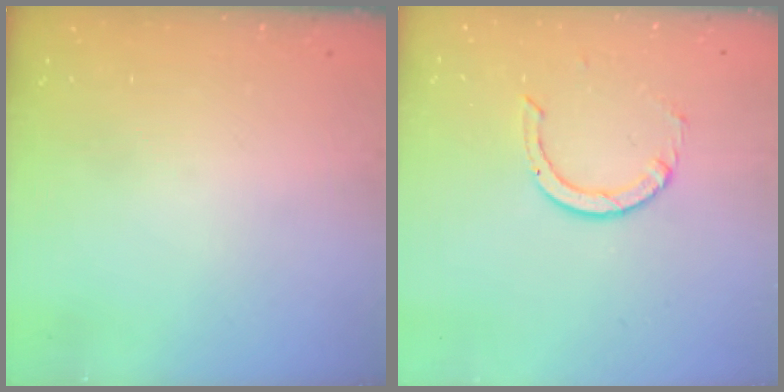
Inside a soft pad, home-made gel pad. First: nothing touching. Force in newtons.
{"total": 1.7, "press": 1.7, "slide": 0.1}